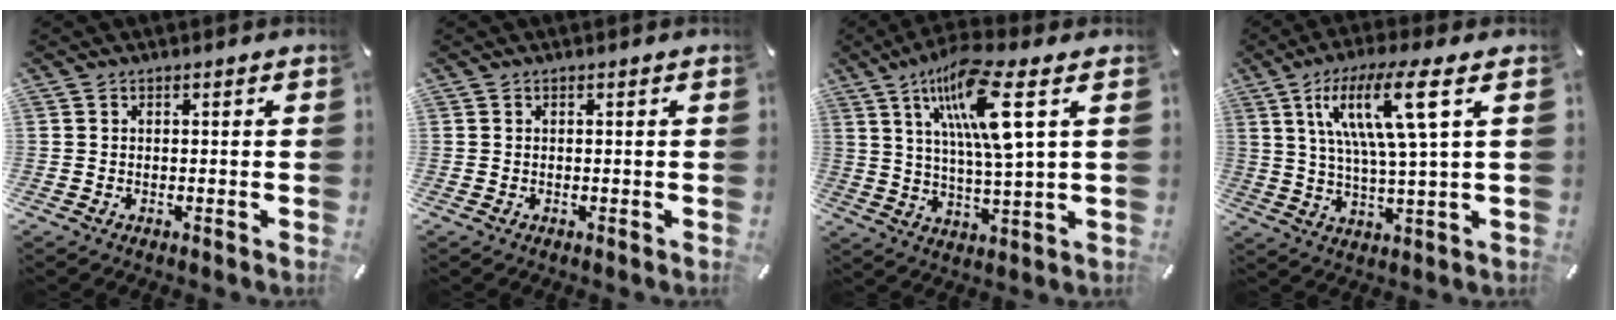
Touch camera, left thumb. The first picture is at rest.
{"total": 0.0}
{"total": 15.0, "force": [7.0, 2.7, 13.0], "torque": [-0.251, -0.009, 0.111]}
{"total": 14.4, "force": [5.9, 1.8, 13.1], "torque": [-0.257, -0.003, 0.090]}